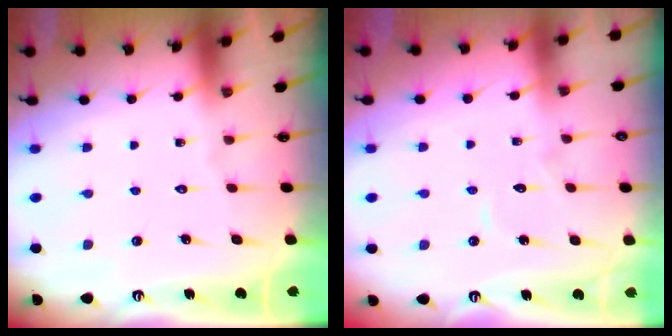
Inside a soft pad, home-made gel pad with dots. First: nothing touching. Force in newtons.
{"total": 4.6, "press": 4.6, "slide": 0.1}